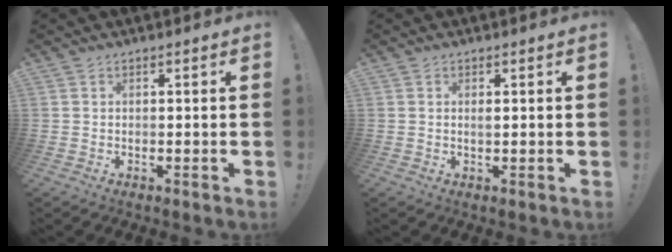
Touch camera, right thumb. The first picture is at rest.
{"total": 0.6, "force": [0.1, 0.0, 0.6], "torque": [-0.009, -0.003, 0.002]}